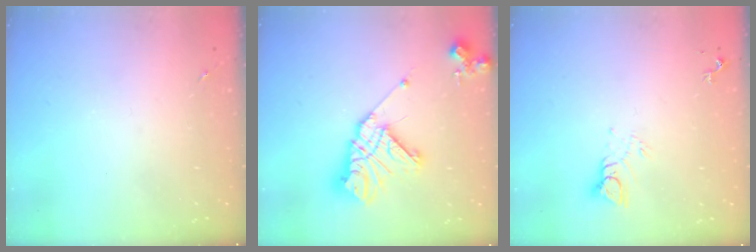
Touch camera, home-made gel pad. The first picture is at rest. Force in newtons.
{"total": 17.8, "press": 17.7, "slide": 2.1}
{"total": 4.4, "press": 4.4, "slide": 0.4}